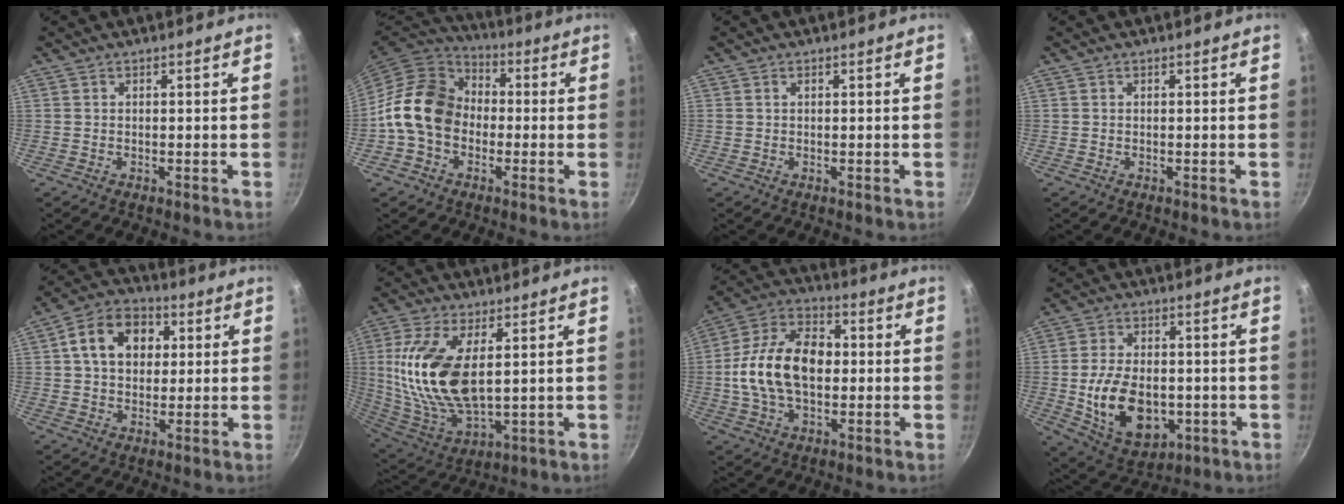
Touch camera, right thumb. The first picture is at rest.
{"total": 14.6, "force": [-1.3, 11.6, 8.8], "torque": [-0.121, 0.035, -0.041]}
{"total": 0.5, "force": [0.3, 0.3, 0.3], "torque": [-0.004, 0.002, 0.005]}
{"total": 0.0}
{"total": 12.3, "force": [3.0, 9.2, 7.6], "torque": [-0.104, 0.017, 0.036]}
{"total": 18.7, "force": [3.5, 9.1, 16.0], "torque": [-0.321, -0.022, 0.076]}
{"total": 17.4, "force": [-0.1, 11.1, 13.3], "torque": [-0.212, 0.032, -0.016]}
{"total": 15.7, "force": [-2.4, 10.3, 11.7], "torque": [-0.182, 0.002, -0.022]}